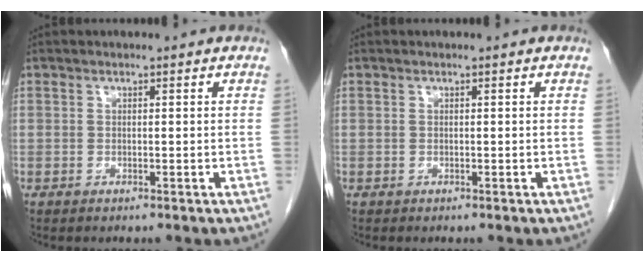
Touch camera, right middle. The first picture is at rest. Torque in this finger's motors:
{"motor_torque": [-0.10, -0.03, -0.01, 0.00]}